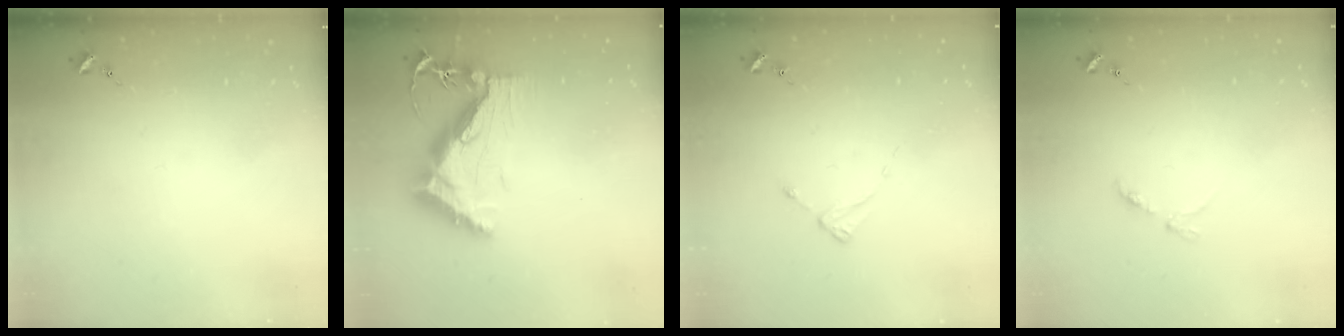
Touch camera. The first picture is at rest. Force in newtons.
{"total": 13.5, "press": 13.4, "slide": 1.2}
{"total": 2.0, "press": 2.0, "slide": 0.3}
{"total": 3.4, "press": 3.4, "slide": 0.5}